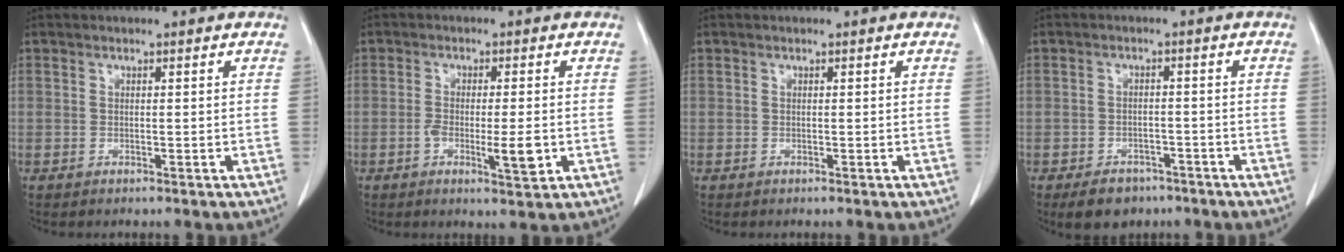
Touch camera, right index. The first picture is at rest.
{"total": 5.3, "force": [-1.4, 1.0, 5.0], "torque": [-0.083, -0.006, -0.019]}
{"total": 0.0}
{"total": 5.6, "force": [-3.8, 3.6, 1.9], "torque": [-0.029, 0.003, -0.053]}